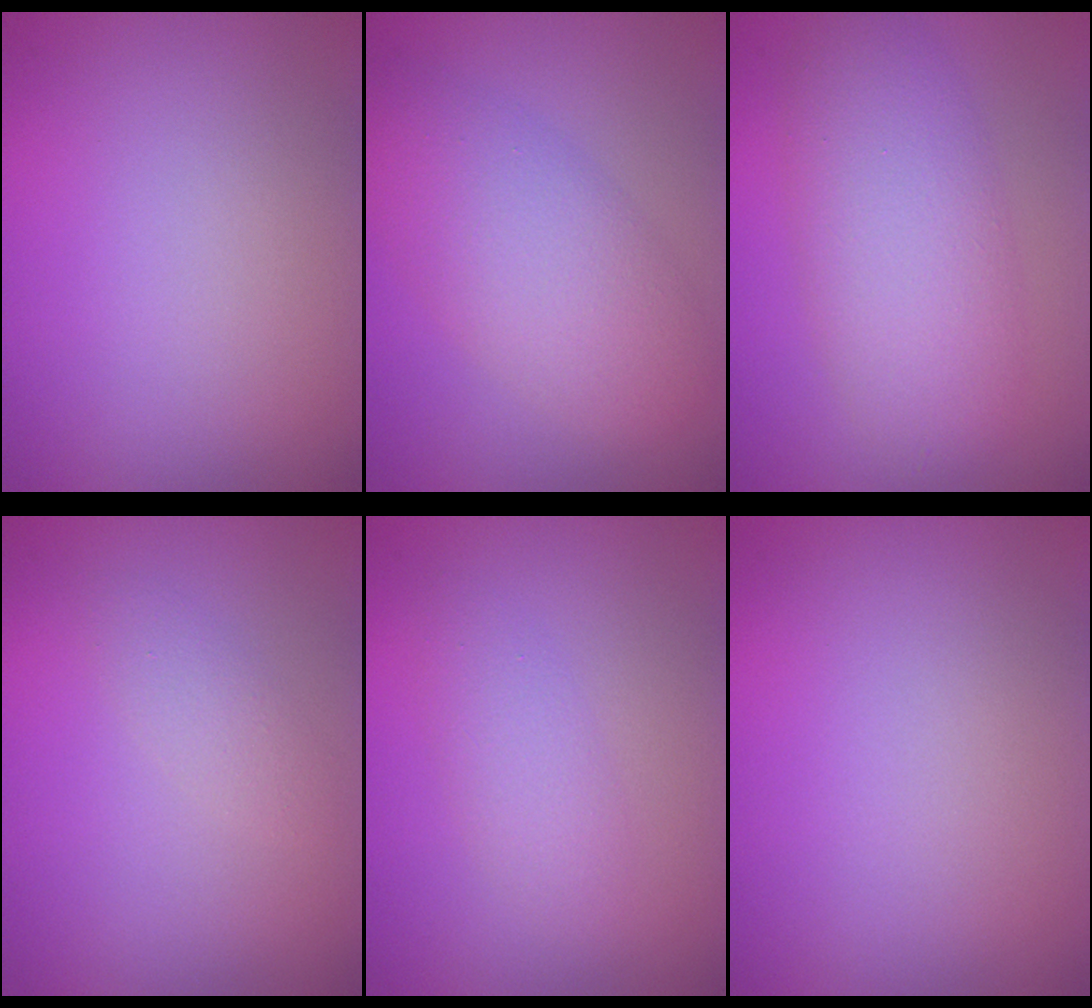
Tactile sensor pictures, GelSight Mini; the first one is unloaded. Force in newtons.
{"total": 5.6, "press": 5.6, "slide": 0.0}
{"total": 5.7, "press": 5.7, "slide": 0.2}
{"total": 1.3, "press": 1.3, "slide": 0.1}
{"total": 2.0, "press": 2.0, "slide": 0.2}
{"total": 0.0}